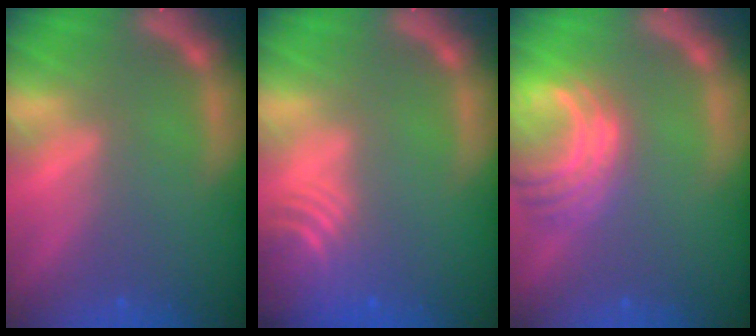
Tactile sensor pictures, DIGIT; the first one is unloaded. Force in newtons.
{"total": 7.0}
{"total": 6.5}